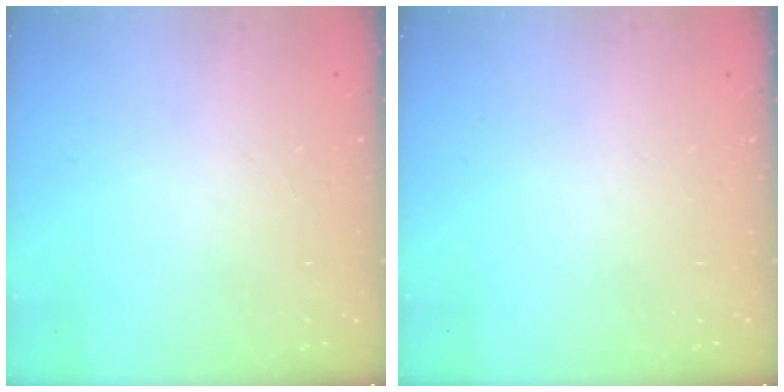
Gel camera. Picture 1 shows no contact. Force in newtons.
{"total": 0.0}